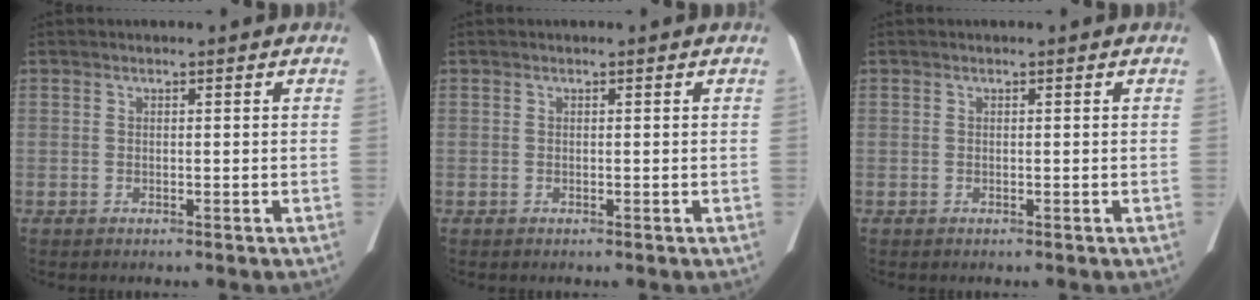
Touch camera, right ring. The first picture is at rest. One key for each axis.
{"total": 0.0}
{"total": 0.0}